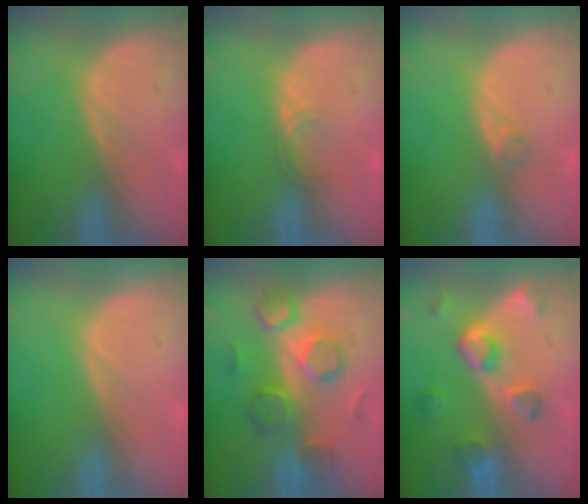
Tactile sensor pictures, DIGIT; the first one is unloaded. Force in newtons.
{"total": 1.4, "press": 1.4, "slide": 0.2}
{"total": 1.2, "press": 1.2, "slide": 0.1}
{"total": 0.0}
{"total": 8.5, "press": 8.4, "slide": 1.4}
{"total": 7.7, "press": 7.0, "slide": 3.1}